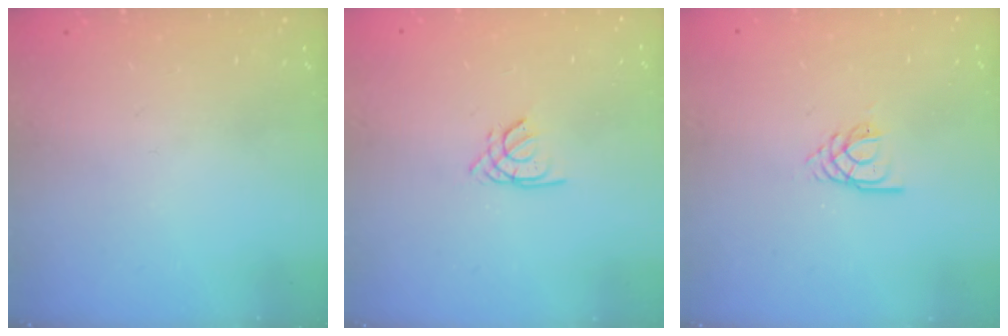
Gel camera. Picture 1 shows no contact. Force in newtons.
{"total": 1.5, "press": 1.4, "slide": 0.4}
{"total": 2.8, "press": 2.8, "slide": 0.3}